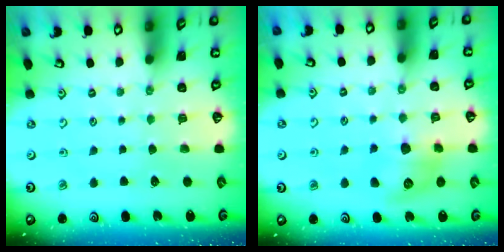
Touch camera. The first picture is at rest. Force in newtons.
{"total": 9.7, "press": 9.7, "slide": 0.6}